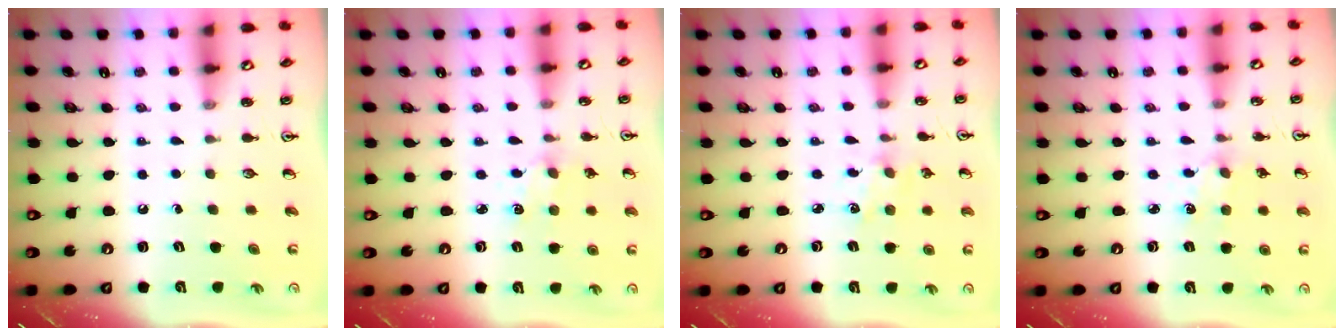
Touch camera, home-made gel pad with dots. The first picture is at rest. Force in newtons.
{"total": 3.2, "press": 3.2, "slide": 0.4}
{"total": 1.8, "press": 1.7, "slide": 0.3}
{"total": 4.5, "press": 4.5, "slide": 0.5}